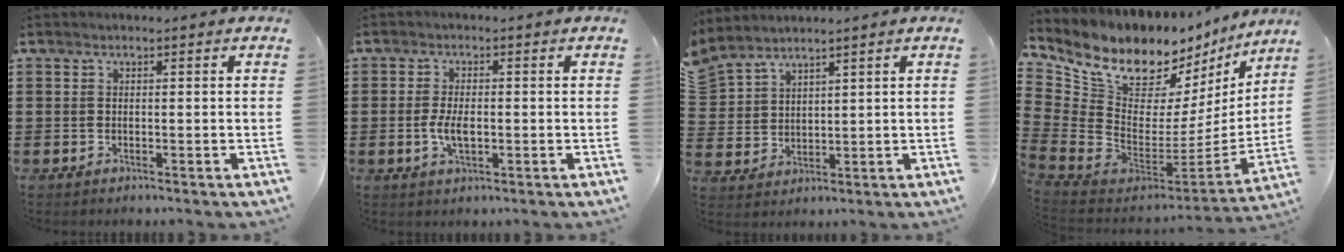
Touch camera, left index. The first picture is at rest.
{"total": 4.1, "force": [-0.7, 1.8, 3.6], "torque": [-0.078, -0.002, -0.017]}
{"total": 3.6, "force": [3.2, 1.5, -0.1], "torque": [-0.017, -0.012, 0.060]}
{"total": 10.2, "force": [8.2, 4.9, 3.7], "torque": [-0.115, -0.087, 0.146]}